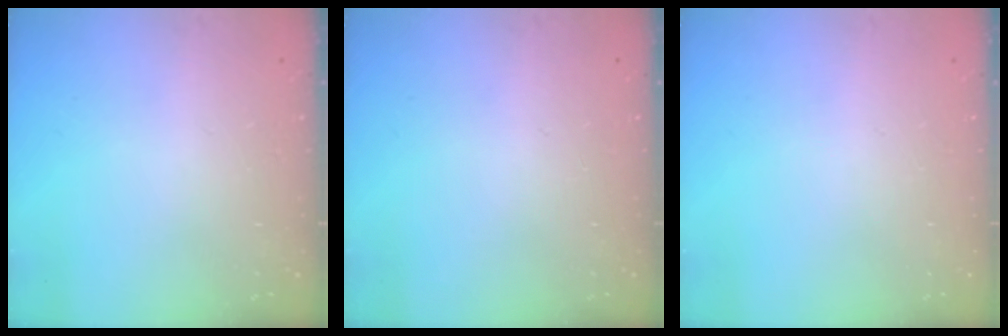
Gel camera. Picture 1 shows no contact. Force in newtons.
{"total": 0.0}
{"total": 0.0}